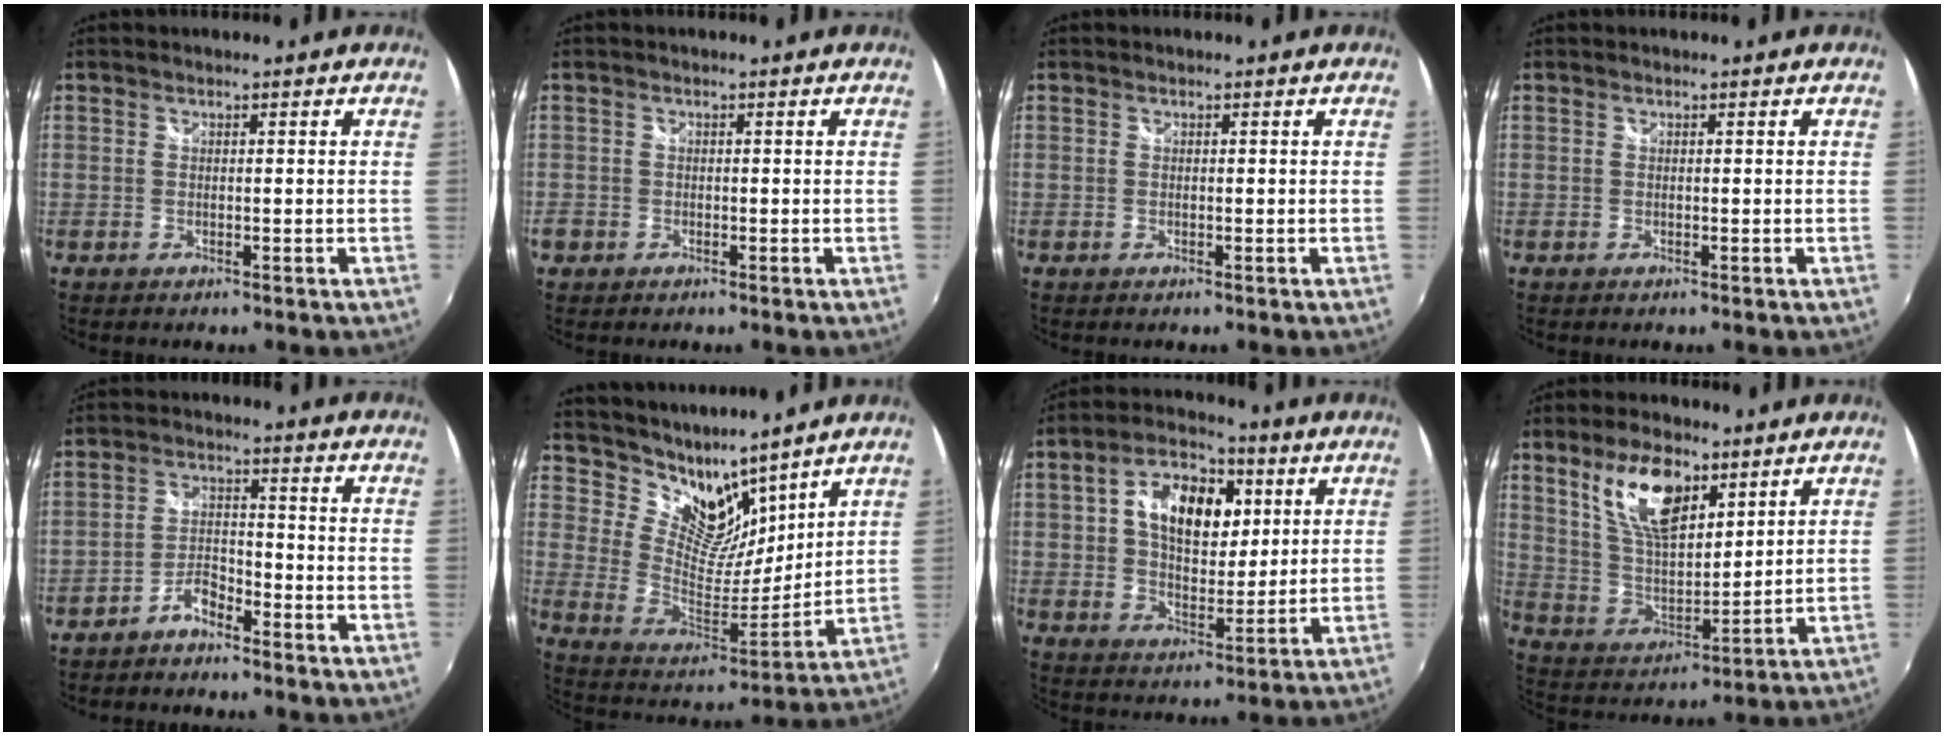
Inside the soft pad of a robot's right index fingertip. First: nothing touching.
{"total": 1.4, "force": [-0.5, 1.2, 0.2], "torque": [-0.008, 0.002, -0.008]}
{"total": 0.0}
{"total": 0.0}
{"total": 4.4, "force": [-3.7, 1.4, 2.0], "torque": [-0.050, 0.015, -0.070]}
{"total": 12.0, "force": [10.0, 5.3, 4.0], "torque": [-0.076, -0.017, 0.191]}
{"total": 14.4, "force": [4.0, 8.8, 10.6], "torque": [-0.189, 0.027, 0.066]}
{"total": 13.7, "force": [7.6, 6.1, 9.6], "torque": [-0.176, 0.011, 0.153]}